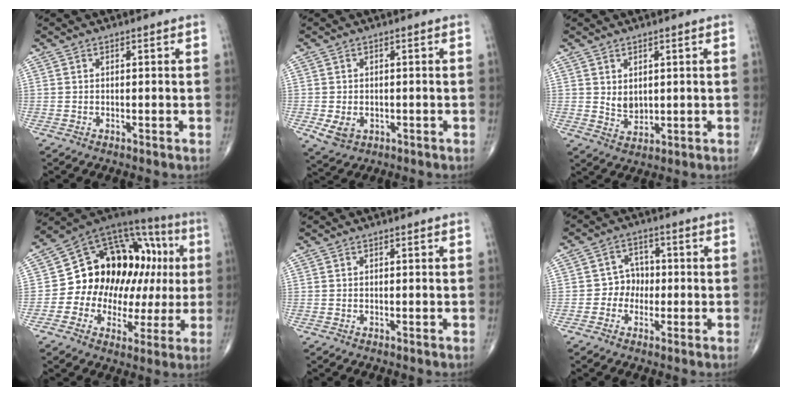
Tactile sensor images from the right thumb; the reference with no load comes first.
{"total": 4.1, "force": [-1.0, 3.2, 2.4], "torque": [-0.035, -0.001, -0.006]}
{"total": 3.3, "force": [1.0, 2.3, 2.1], "torque": [-0.024, -0.014, 0.028]}
{"total": 23.2, "force": [1.6, 16.1, 16.7], "torque": [-0.191, 0.056, 0.029]}
{"total": 0.0}
{"total": 4.8, "force": [-0.9, 4.3, 2.0], "torque": [0.006, 0.016, -0.028]}